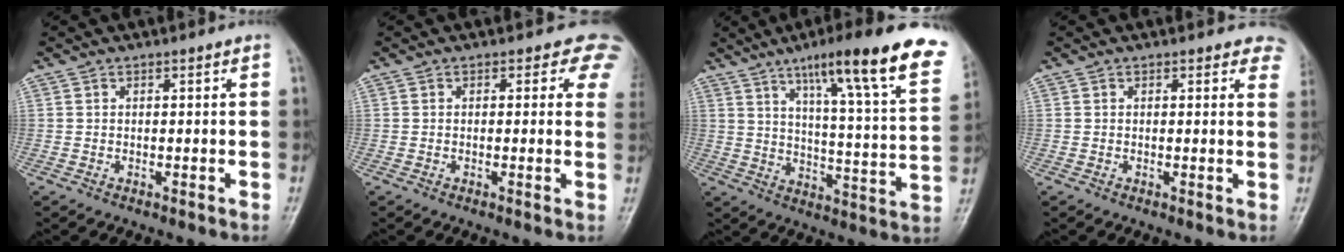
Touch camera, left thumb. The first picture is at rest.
{"total": 4.3, "force": [2.6, 2.8, 2.0], "torque": [0.014, -0.007, 0.004]}
{"total": 23.6, "force": [14.1, 3.2, 18.6], "torque": [-0.246, -0.042, 0.197]}
{"total": 4.1, "force": [3.5, 1.9, 0.8], "torque": [0.026, -0.013, 0.013]}